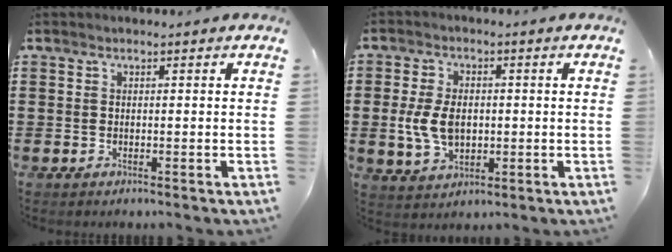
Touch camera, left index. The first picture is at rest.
{"total": 6.8, "force": [-0.2, 4.4, 5.2], "torque": [-0.120, 0.000, -0.011]}